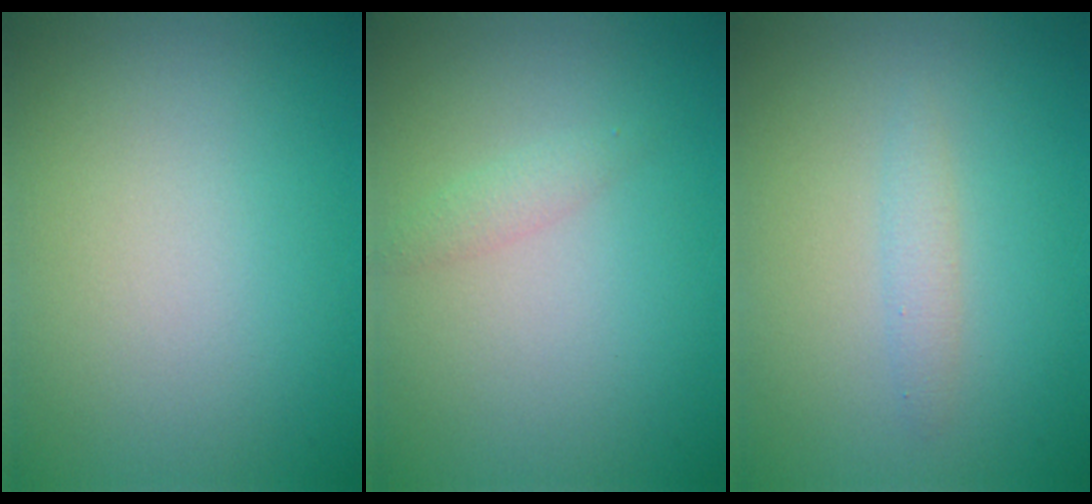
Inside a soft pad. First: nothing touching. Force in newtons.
{"total": 1.0, "press": 1.0, "slide": 0.0}
{"total": 1.2, "press": 1.2, "slide": 0.1}